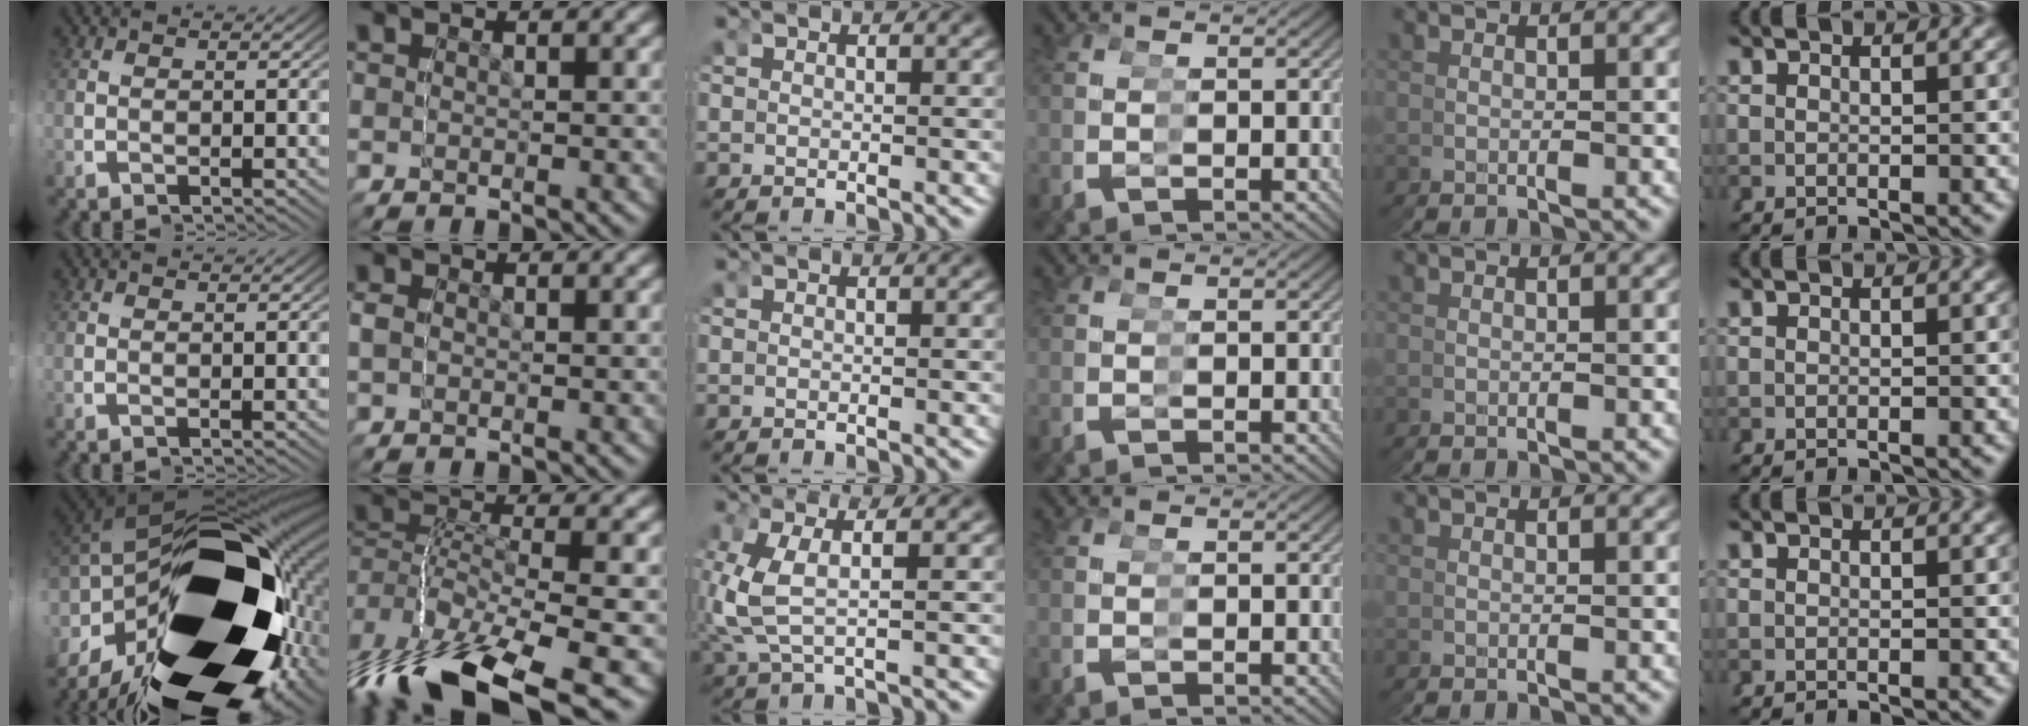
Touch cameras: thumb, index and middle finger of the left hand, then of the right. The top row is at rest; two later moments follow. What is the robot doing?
{"motion": "grasp_and_lifting", "object": "glasses"}